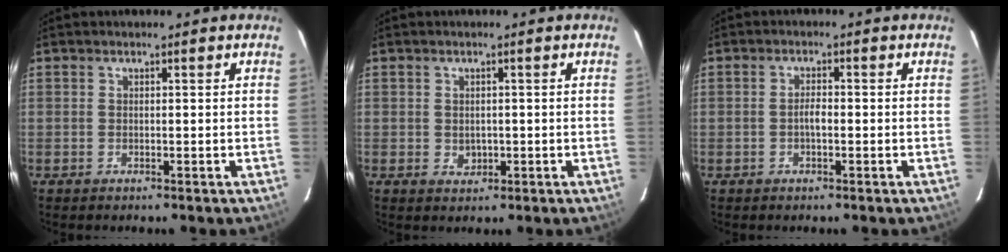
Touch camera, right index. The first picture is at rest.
{"total": 2.0, "force": [-0.1, 1.9, 0.8], "torque": [-0.011, -0.001, 0.003]}
{"total": 1.8, "force": [-0.5, 0.6, 1.7], "torque": [-0.032, 0.005, -0.012]}